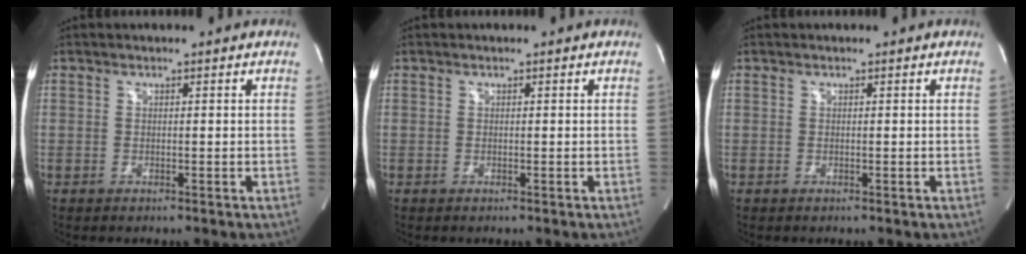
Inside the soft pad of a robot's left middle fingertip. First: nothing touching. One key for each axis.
{"total": 0.0}
{"total": 0.0}